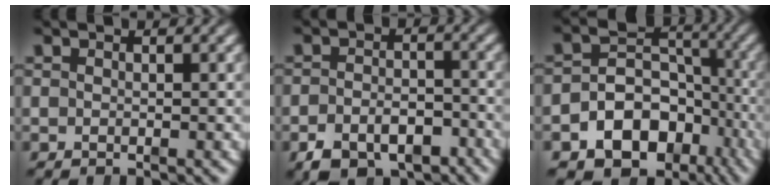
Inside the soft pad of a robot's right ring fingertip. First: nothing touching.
{"total": 5.7, "force": [-4.3, 3.1, 2.2], "torque": [-0.013, -0.017, -0.067]}
{"total": 16.0, "force": [-7.1, 12.8, 6.5], "torque": [-0.123, -0.069, -0.102]}